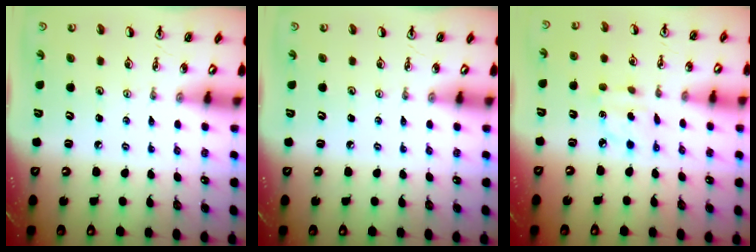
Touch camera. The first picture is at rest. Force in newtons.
{"total": 0.0}
{"total": 2.9, "press": 2.8, "slide": 0.5}